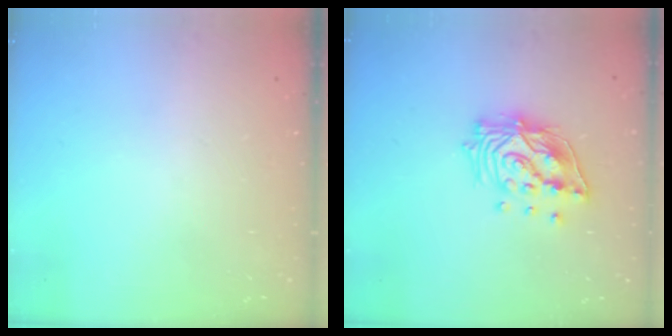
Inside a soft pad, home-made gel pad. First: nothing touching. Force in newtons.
{"total": 16.0, "press": 15.9, "slide": 2.0}